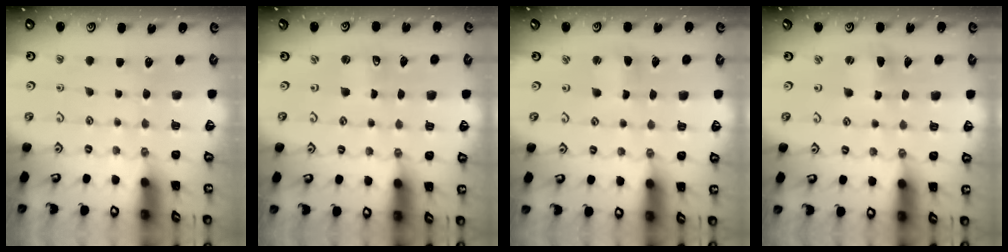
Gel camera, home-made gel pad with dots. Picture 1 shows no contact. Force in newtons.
{"total": 0.0}
{"total": 2.7, "press": 2.7, "slide": 0.3}
{"total": 3.1, "press": 3.1, "slide": 0.3}